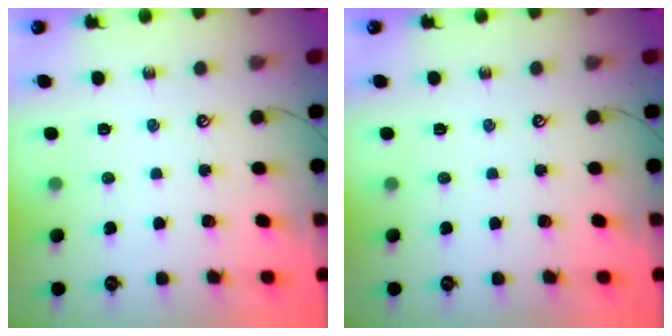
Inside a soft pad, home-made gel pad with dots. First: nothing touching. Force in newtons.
{"total": 0.0}